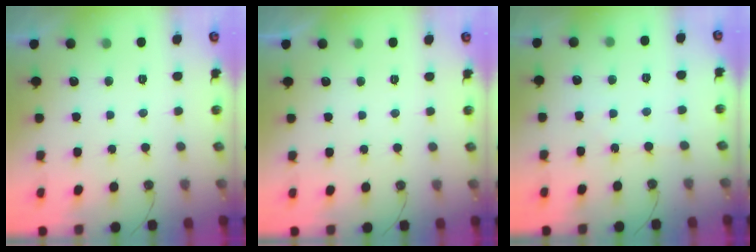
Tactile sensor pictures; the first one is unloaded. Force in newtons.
{"total": 0.0}
{"total": 2.6, "press": 2.6, "slide": 0.3}